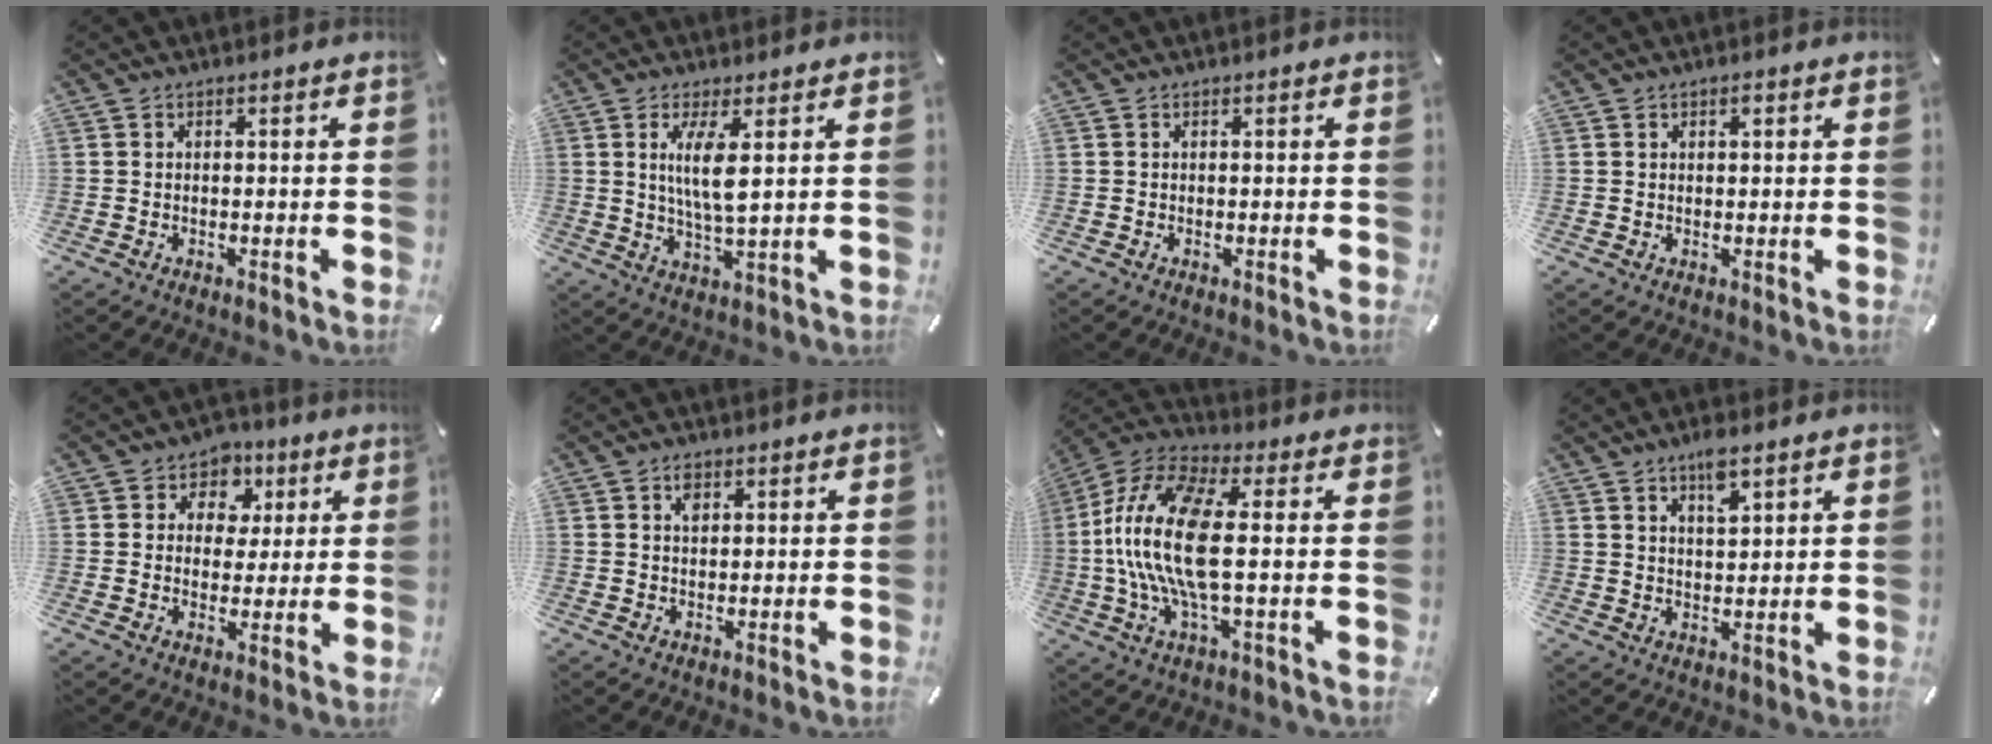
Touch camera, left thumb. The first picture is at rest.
{"total": 7.6, "force": [1.9, 1.5, 7.2], "torque": [-0.150, -0.010, 0.025]}
{"total": 0.0}
{"total": 1.0, "force": [0.5, 0.6, 0.7], "torque": [-0.013, 0.004, 0.008]}
{"total": 7.2, "force": [2.3, 6.5, 2.2], "torque": [-0.039, -0.013, 0.038]}
{"total": 2.2, "force": [1.0, 1.4, 1.4], "torque": [-0.015, -0.005, 0.015]}
{"total": 17.5, "force": [-0.3, 6.6, 16.2], "torque": [-0.349, -0.013, -0.012]}
{"total": 5.5, "force": [3.6, 2.3, 3.5], "torque": [-0.052, -0.013, 0.060]}